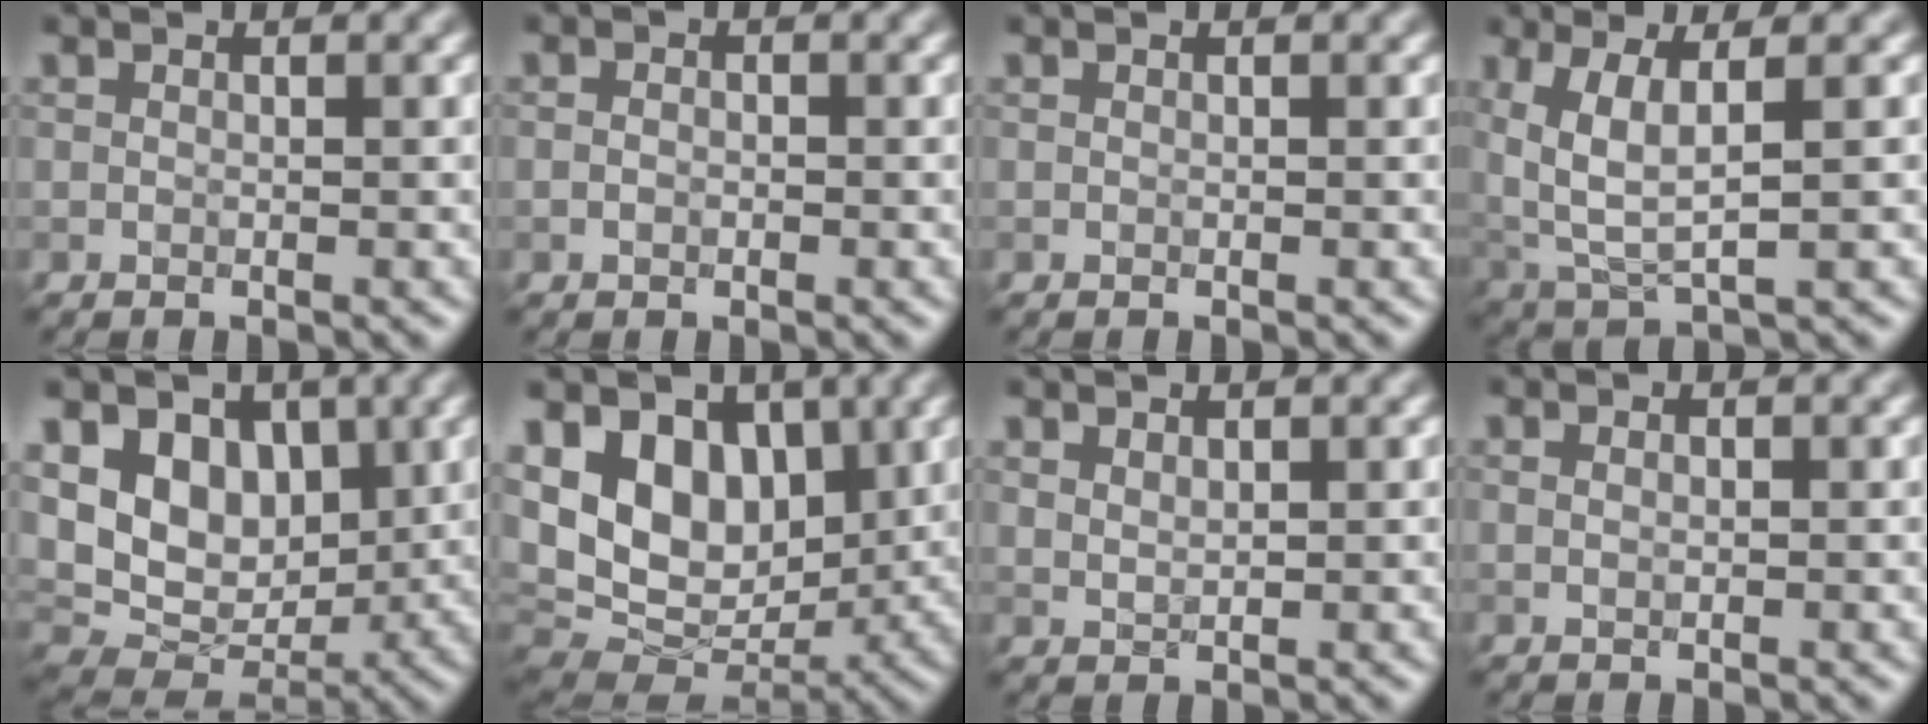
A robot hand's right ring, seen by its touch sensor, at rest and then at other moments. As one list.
[{"total": 0.8, "force": [-0.3, 0.6, 0.5], "torque": [-0.011, 0.000, -0.007]}, {"total": 0.0}, {"total": 4.7, "force": [1.5, 1.6, 4.2], "torque": [-0.100, -0.009, 0.035]}, {"total": 11.3, "force": [3.2, 8.5, 6.8], "torque": [-0.130, 0.015, 0.050]}, {"total": 12.3, "force": [3.5, 8.7, 8.0], "torque": [-0.139, 0.013, 0.054]}, {"total": 1.1, "force": [0.9, 0.4, 0.4], "torque": [-0.014, -0.002, 0.022]}, {"total": 0.7, "force": [0.2, 0.4, 0.5], "torque": [-0.010, 0.002, 0.004]}]